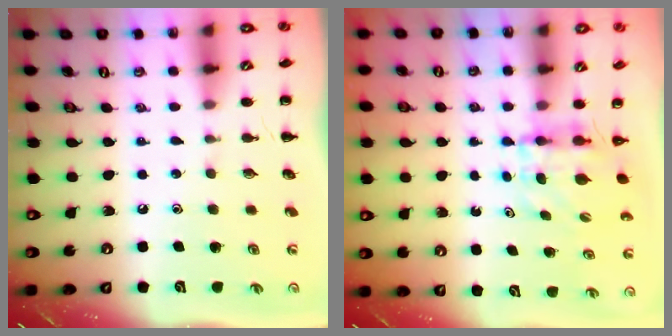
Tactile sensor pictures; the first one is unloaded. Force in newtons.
{"total": 4.0, "press": 4.0, "slide": 0.1}